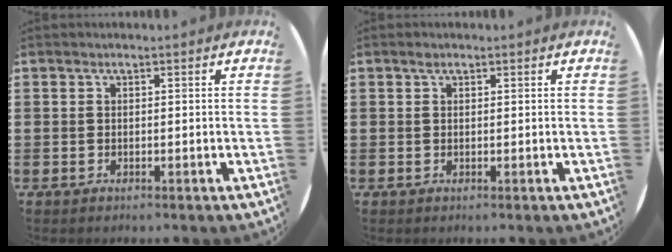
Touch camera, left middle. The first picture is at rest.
{"total": 0.6, "force": [0.5, 0.2, 0.2], "torque": [0.003, -0.001, 0.006]}